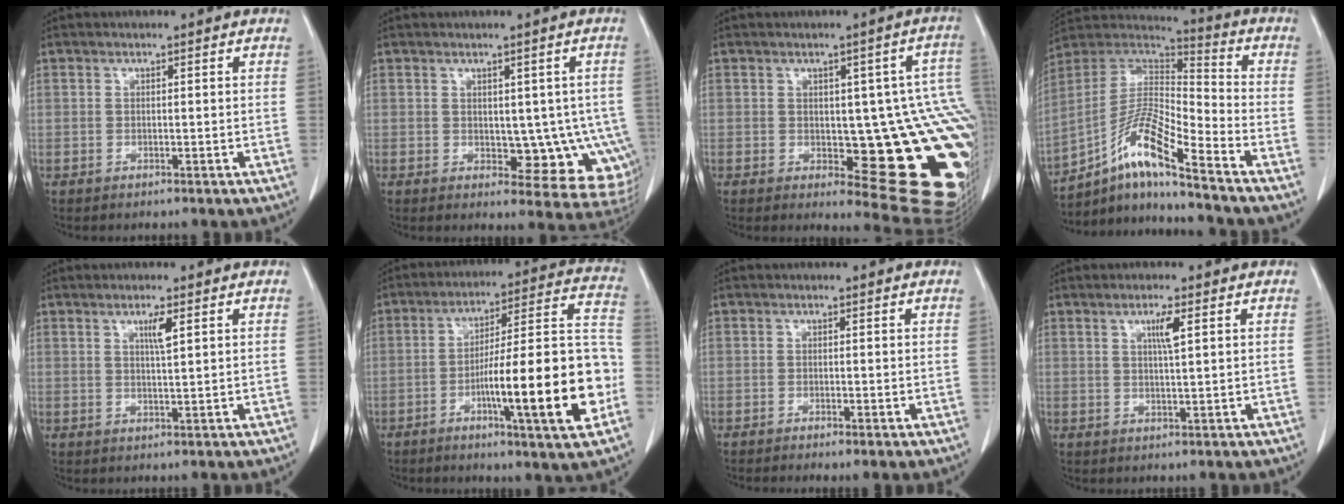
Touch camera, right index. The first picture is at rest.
{"total": 9.6, "force": [-0.7, 5.4, 7.9], "torque": [-0.069, 0.004, 0.005]}
{"total": 18.2, "force": [-2.2, 6.2, 16.9], "torque": [-0.116, 0.012, -0.007]}
{"total": 13.5, "force": [-8.8, 1.0, 10.2], "torque": [-0.198, 0.014, -0.161]}
{"total": 2.8, "force": [1.4, 0.2, 2.5], "torque": [-0.045, -0.003, 0.024]}
{"total": 20.1, "force": [-6.0, 1.5, 19.1], "torque": [-0.253, 0.016, -0.086]}
{"total": 1.3, "force": [-0.6, 0.2, 1.1], "torque": [-0.021, -0.003, -0.008]}
{"total": 3.2, "force": [1.3, 0.1, 2.9], "torque": [-0.051, -0.002, 0.023]}